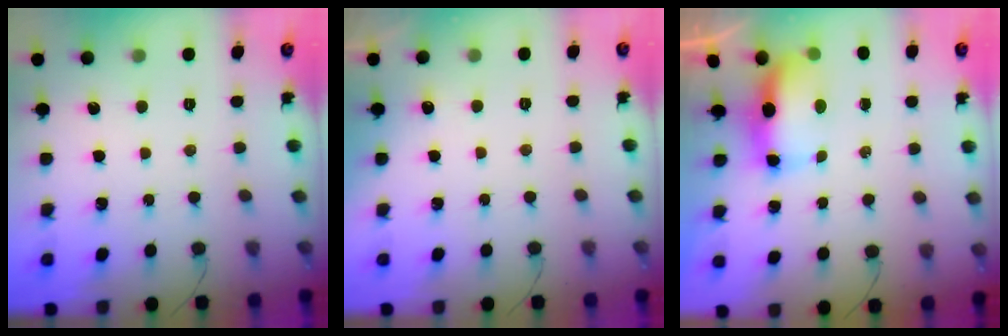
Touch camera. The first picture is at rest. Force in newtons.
{"total": 2.8, "press": 2.5, "slide": 1.2}
{"total": 7.0, "press": 6.9, "slide": 1.2}